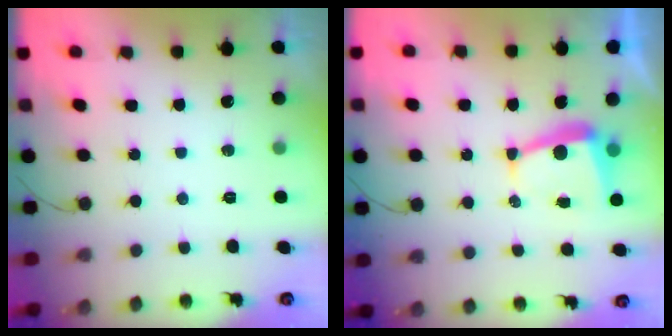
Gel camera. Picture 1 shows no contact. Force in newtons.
{"total": 7.2, "press": 7.1, "slide": 1.0}